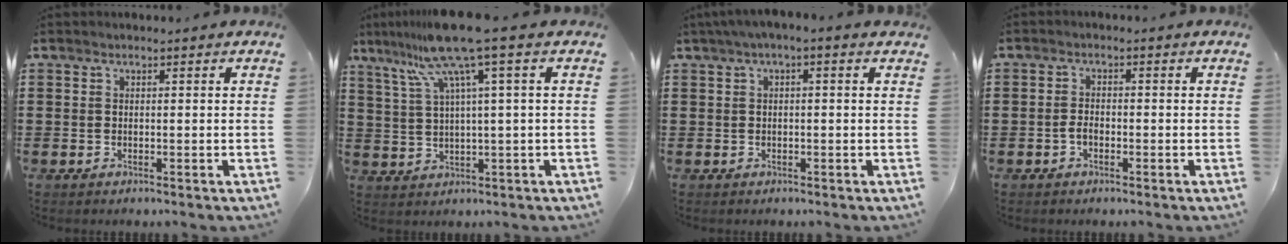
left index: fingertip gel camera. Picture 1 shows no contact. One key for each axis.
{"total": 10.3, "fx": 5.5, "fy": -0.3, "fz": 8.8, "tx": -0.202, "ty": -0.025, "tz": 0.086}
{"total": 1.6, "fx": -0.5, "fy": 0.3, "fz": 1.5, "tx": -0.023, "ty": -0.002, "tz": -0.011}
{"total": 2.0, "fx": -0.7, "fy": 1.0, "fz": 1.5, "tx": -0.039, "ty": 0.000, "tz": -0.017}